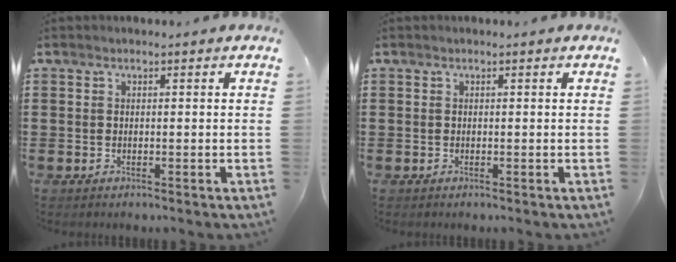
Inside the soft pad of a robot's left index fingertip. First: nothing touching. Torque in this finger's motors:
{"motor_torque": [-0.05, -0.02, 0.00, -0.01]}